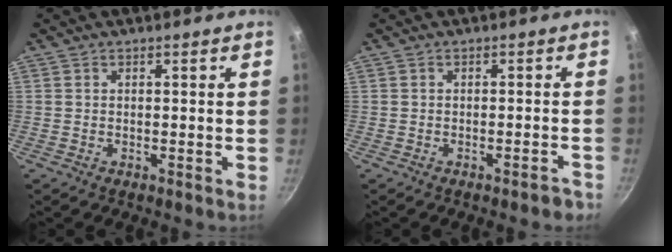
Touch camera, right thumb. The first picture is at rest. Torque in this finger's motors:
{"motor_torque": [2.59, 2.42, -0.20, -0.01, 0.03]}